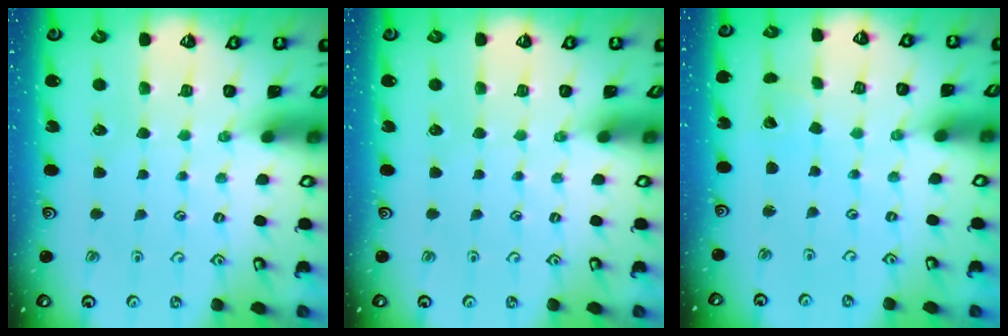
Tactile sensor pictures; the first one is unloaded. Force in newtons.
{"total": 0.0}
{"total": 1.7, "press": 1.7, "slide": 0.1}